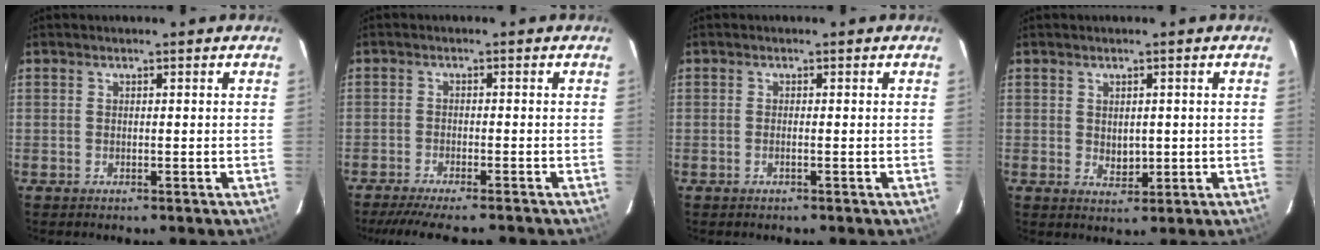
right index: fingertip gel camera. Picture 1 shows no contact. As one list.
[{"total": 9.4, "force": [-8.2, 1.1, 4.3], "torque": [-0.097, -0.014, -0.129]}, {"total": 0.7, "force": [-0.3, -0.2, 0.6], "torque": [-0.012, 0.001, -0.006]}, {"total": 3.1, "force": [0.2, 2.3, 2.0], "torque": [-0.031, -0.003, 0.009]}]